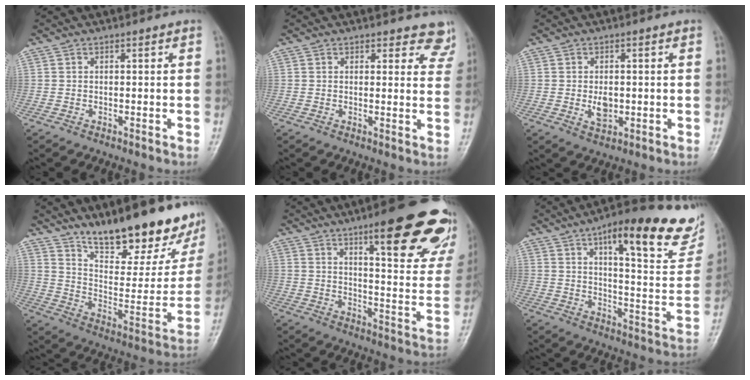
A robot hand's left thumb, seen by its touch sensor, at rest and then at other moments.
{"total": 5.8, "force": [5.2, 2.4, 0.7], "torque": [0.036, -0.028, 0.037]}
{"total": 3.7, "force": [-0.3, 2.4, 2.8], "torque": [-0.040, -0.004, -0.002]}
{"total": 23.1, "force": [17.2, 7.4, 13.6], "torque": [-0.153, -0.104, 0.261]}
{"total": 24.0, "force": [14.3, 5.7, 18.4], "torque": [-0.202, -0.060, 0.189]}
{"total": 23.7, "force": [13.7, 7.0, 18.0], "torque": [-0.203, -0.044, 0.187]}